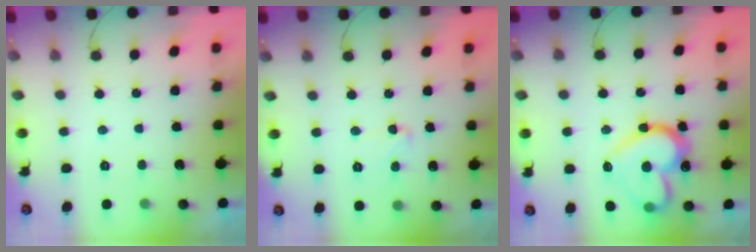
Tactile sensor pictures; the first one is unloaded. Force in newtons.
{"total": 5.9, "press": 5.9, "slide": 0.4}
{"total": 19.8, "press": 19.7, "slide": 1.4}